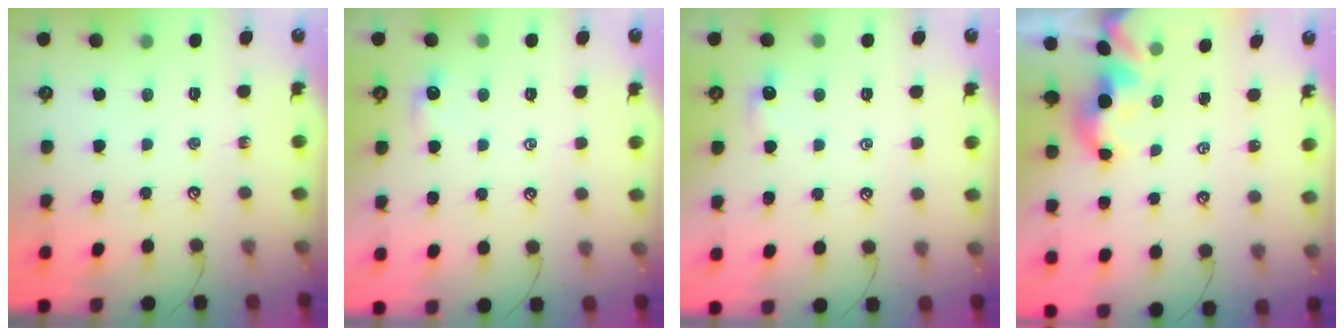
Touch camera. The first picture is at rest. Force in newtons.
{"total": 0.9, "press": 0.8, "slide": 0.4}
{"total": 0.9, "press": 0.8, "slide": 0.4}
{"total": 1.7, "press": 1.7, "slide": 0.2}